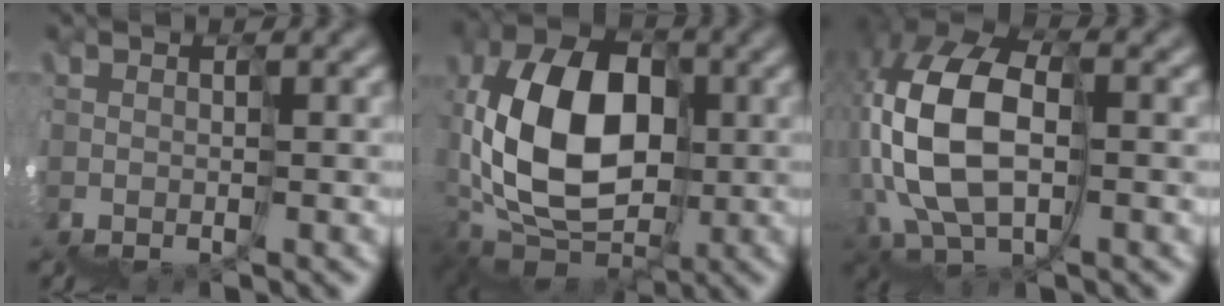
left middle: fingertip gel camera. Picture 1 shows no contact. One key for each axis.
{"total": 8.6, "fx": 1.7, "fy": 6.1, "fz": 5.9, "tx": -0.097, "ty": 0.049, "tz": 0.011}
{"total": 8.3, "fx": 2.4, "fy": 5.1, "fz": 6.0, "tx": -0.164, "ty": 0.040, "tz": 0.033}